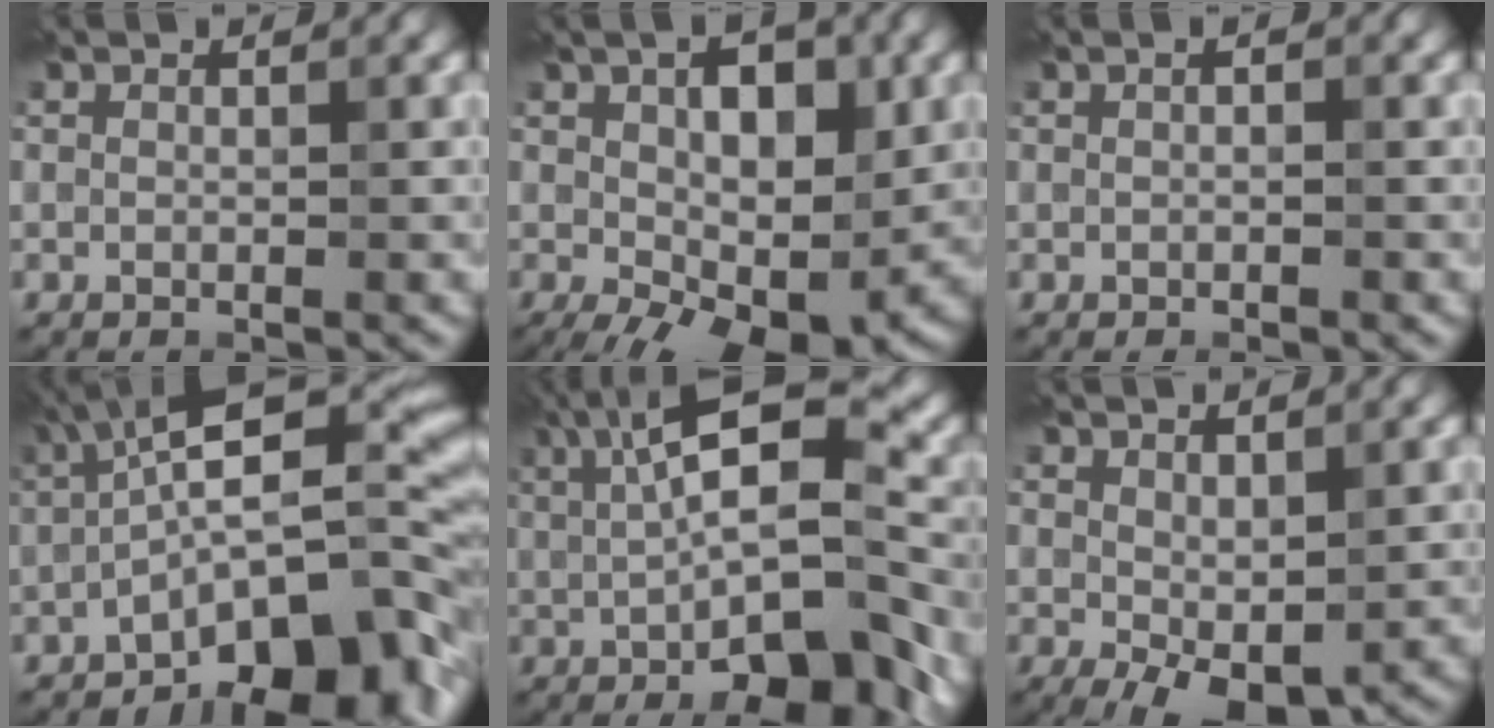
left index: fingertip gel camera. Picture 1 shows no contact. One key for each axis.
{"total": 12.2, "fx": -1.2, "fy": 6.6, "fz": 10.2, "tx": -0.138, "ty": -0.001, "tz": -0.007}
{"total": 0.6, "fx": -0.1, "fy": 0.1, "fz": 0.6, "tx": -0.011, "ty": 0.002, "tz": 0.000}
{"total": 14.1, "fx": -4.0, "fy": 5.2, "fz": 12.5, "tx": -0.157, "ty": 0.027, "tz": -0.067}
{"total": 13.2, "fx": -0.2, "fy": 4.4, "fz": 12.4, "tx": -0.170, "ty": 0.020, "tz": 0.000}
{"total": 4.3, "fx": -0.8, "fy": 2.3, "fz": 3.6, "tx": -0.067, "ty": -0.010, "tz": -0.005}